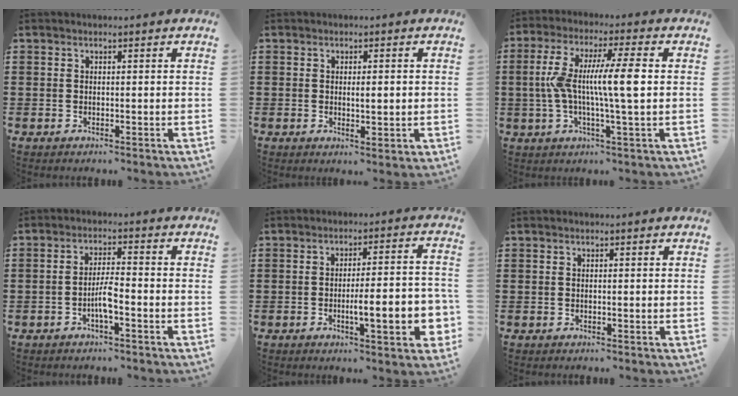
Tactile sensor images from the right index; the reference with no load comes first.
{"total": 2.2, "force": [0.0, 0.7, 2.1], "torque": [-0.039, 0.001, -0.001]}
{"total": 9.9, "force": [0.1, 1.1, 9.8], "torque": [-0.184, 0.000, -0.005]}
{"total": 3.8, "force": [-1.6, 0.4, 3.4], "torque": [-0.075, -0.004, -0.035]}
{"total": 8.8, "force": [-2.4, 1.8, 8.2], "torque": [-0.115, -0.008, -0.040]}
{"total": 0.0}